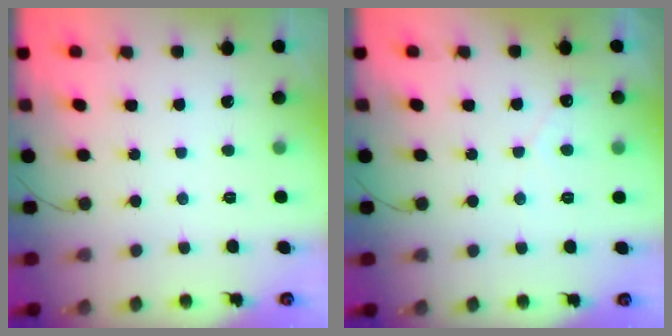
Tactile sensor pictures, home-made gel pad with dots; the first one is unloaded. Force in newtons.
{"total": 2.2, "press": 2.2, "slide": 0.1}